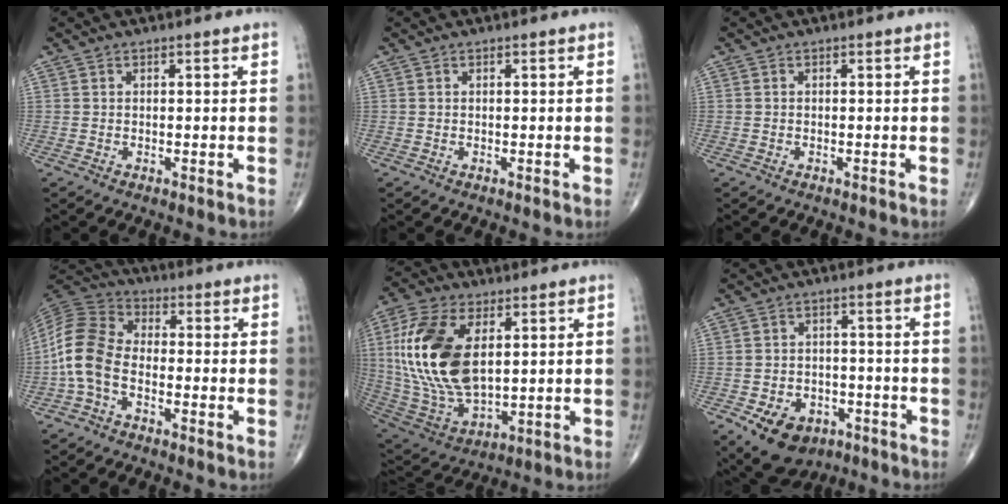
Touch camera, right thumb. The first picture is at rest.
{"total": 0.0}
{"total": 0.0}
{"total": 10.5, "force": [-2.8, 6.6, 7.8], "torque": [-0.159, 0.031, -0.071]}
{"total": 21.3, "force": [4.2, 11.4, 17.4], "torque": [-0.363, -0.021, 0.082]}
{"total": 11.2, "force": [-5.7, 7.8, 5.7], "torque": [-0.077, 0.028, -0.078]}